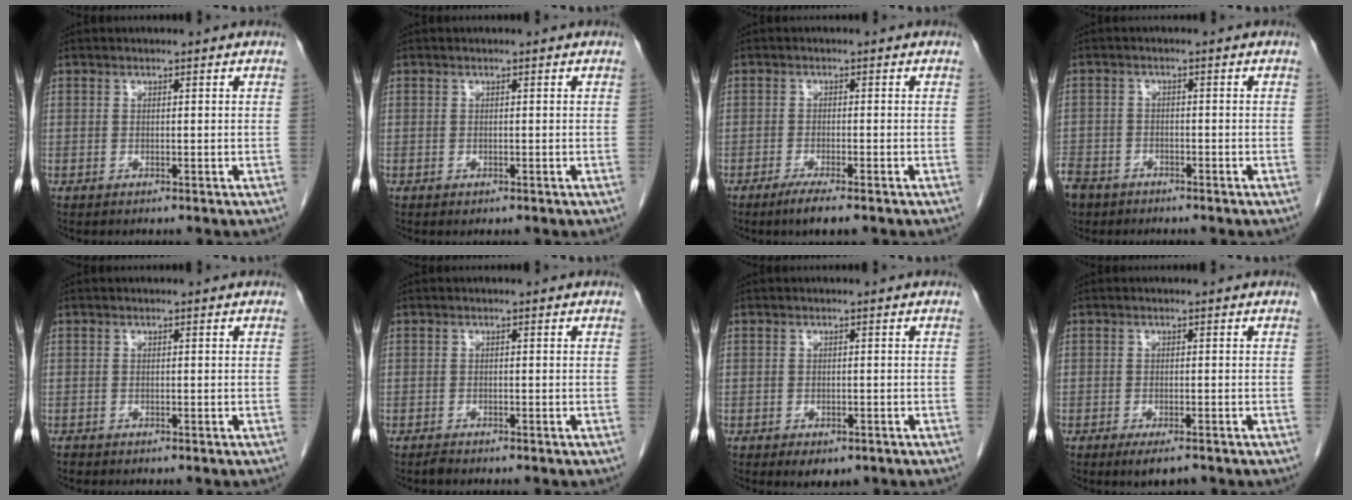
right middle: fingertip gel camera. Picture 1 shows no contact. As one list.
[{"total": 0.0}, {"total": 3.7, "force": [-2.6, 0.2, 2.6], "torque": [-0.048, -0.009, -0.044]}, {"total": 9.4, "force": [-6.3, 6.2, 3.1], "torque": [-0.102, -0.009, -0.110]}, {"total": 0.0}, {"total": 0.8, "force": [-0.7, 0.1, 0.2], "torque": [-0.011, -0.002, -0.013]}, {"total": 3.3, "force": [-2.1, 1.8, 1.9], "torque": [-0.017, -0.002, -0.020]}, {"total": 3.3, "force": [-2.3, 0.8, 2.2], "torque": [-0.031, -0.004, -0.033]}]